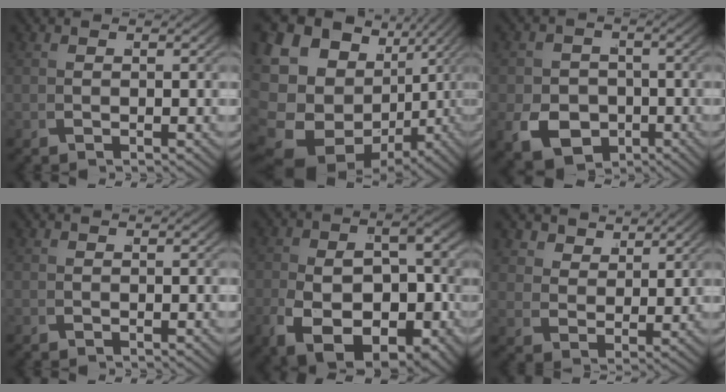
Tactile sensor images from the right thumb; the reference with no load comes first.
{"total": 16.8, "force": [-1.6, 13.1, 10.4], "torque": [-0.213, -0.052, -0.007]}
{"total": 7.9, "force": [-3.1, 6.3, 3.7], "torque": [-0.063, -0.033, -0.040]}
{"total": 0.0}
{"total": 13.4, "force": [-3.3, 8.9, 9.4], "torque": [-0.193, -0.075, -0.015]}
{"total": 3.6, "force": [2.8, 1.8, 1.4], "torque": [-0.022, -0.007, 0.056]}